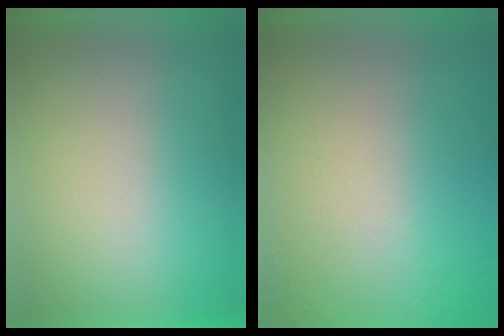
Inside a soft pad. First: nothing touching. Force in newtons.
{"total": 5.0}